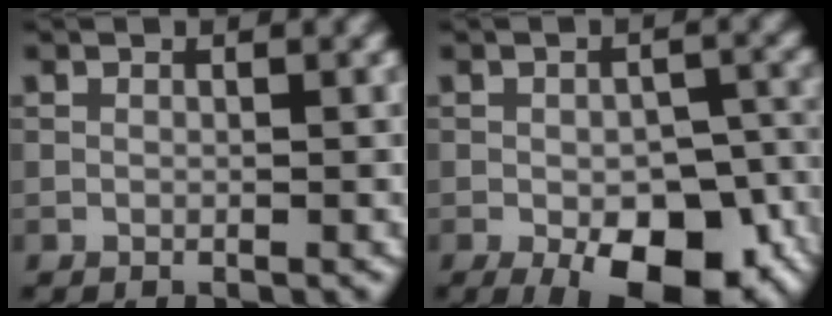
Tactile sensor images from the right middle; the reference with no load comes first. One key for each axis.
{"total": 11.2, "fx": -5.3, "fy": 5.2, "fz": 8.4, "tx": -0.118, "ty": -0.021, "tz": -0.062}